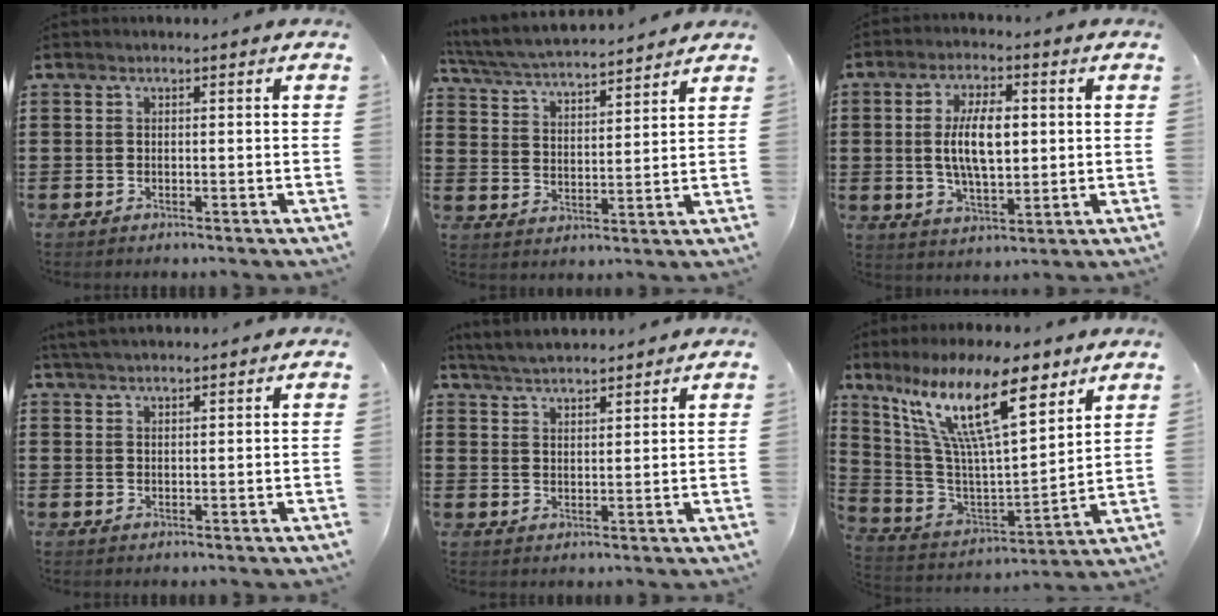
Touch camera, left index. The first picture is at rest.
{"total": 5.3, "force": [5.1, 0.0, 1.3], "torque": [-0.051, -0.031, 0.086]}
{"total": 9.0, "force": [0.9, 3.9, 8.0], "torque": [-0.159, 0.006, 0.009]}
{"total": 2.6, "force": [2.5, 0.3, 0.8], "torque": [-0.021, 0.001, 0.048]}
{"total": 3.9, "force": [3.9, 0.1, 0.5], "torque": [-0.023, -0.011, 0.072]}
{"total": 17.3, "force": [10.0, 4.5, 13.4], "torque": [-0.297, -0.042, 0.167]}